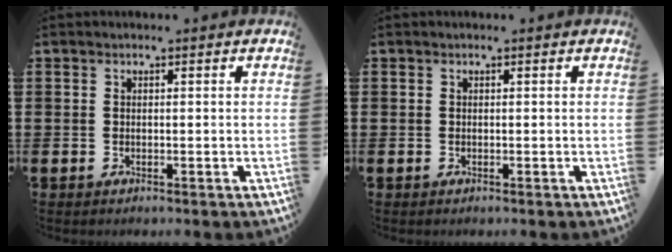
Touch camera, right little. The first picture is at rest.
{"total": 0.0}